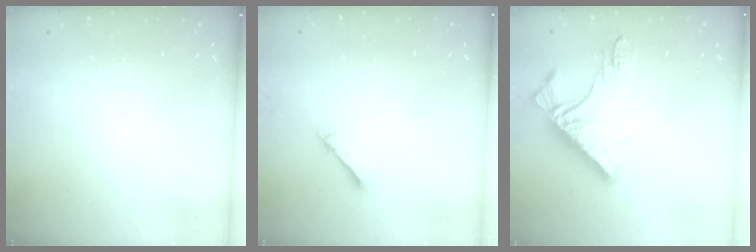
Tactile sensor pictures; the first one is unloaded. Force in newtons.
{"total": 1.6, "press": 1.6, "slide": 0.2}
{"total": 12.3, "press": 12.2, "slide": 1.2}